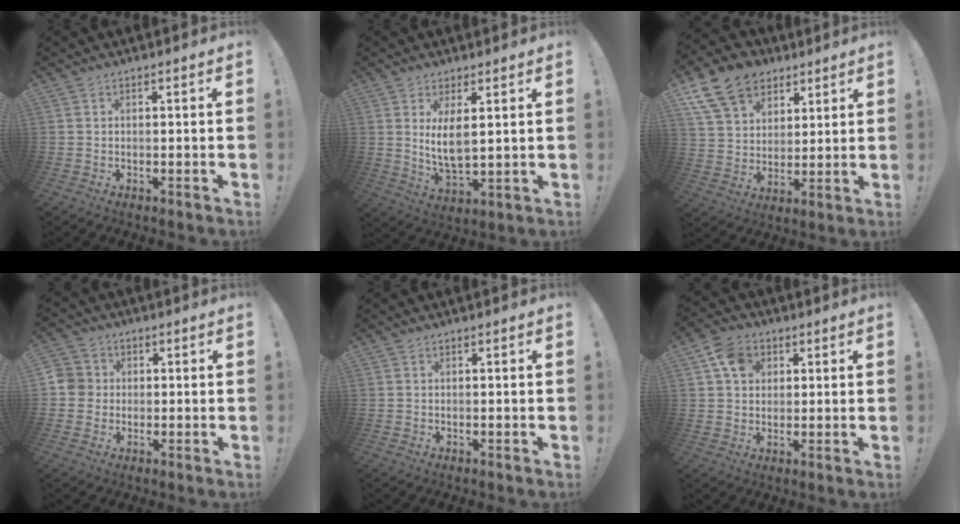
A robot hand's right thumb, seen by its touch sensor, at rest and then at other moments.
{"total": 7.3, "force": [2.5, 2.4, 6.4], "torque": [-0.124, -0.019, 0.044]}
{"total": 15.7, "force": [8.8, 11.1, 6.7], "torque": [-0.111, -0.044, 0.170]}
{"total": 5.3, "force": [-0.1, 5.1, 1.4], "torque": [-0.026, 0.007, -0.002]}
{"total": 0.0}
{"total": 8.6, "force": [3.4, 6.8, 4.0], "torque": [-0.060, -0.005, 0.068]}